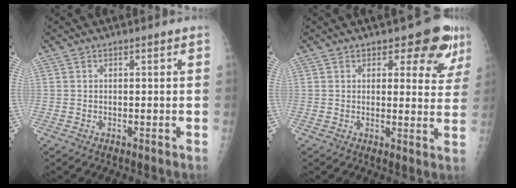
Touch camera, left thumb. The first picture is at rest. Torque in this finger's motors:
{"motor_torque": [0.10, 0.28, -0.13, -0.14, 0.07]}